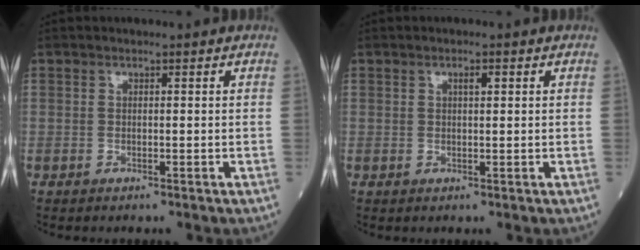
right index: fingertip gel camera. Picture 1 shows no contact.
{"total": 1.1, "force": [0.5, 0.3, 1.0], "torque": [-0.017, 0.002, 0.006]}